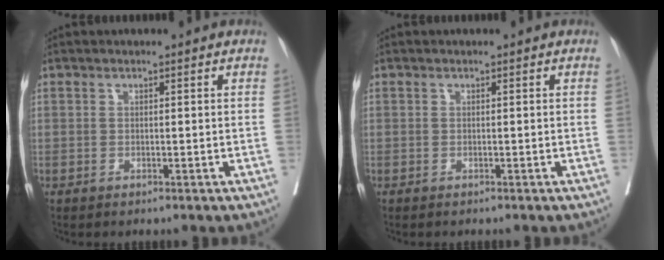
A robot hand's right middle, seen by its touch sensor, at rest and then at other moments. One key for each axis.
{"total": 1.1, "fx": -0.8, "fy": -0.4, "fz": 0.6, "tx": -0.001, "ty": 0.004, "tz": -0.009}